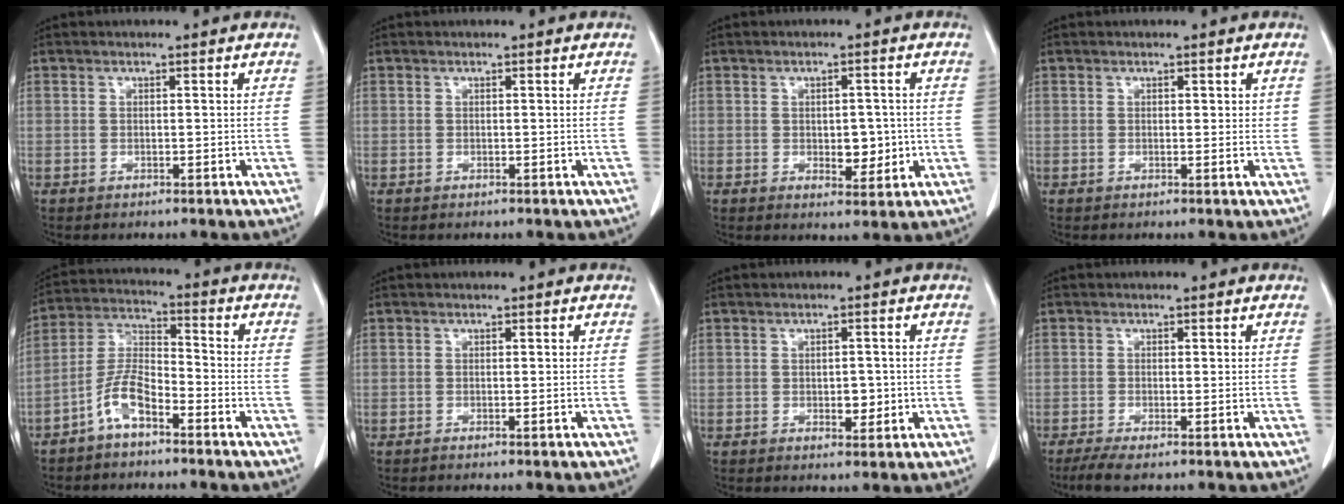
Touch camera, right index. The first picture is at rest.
{"total": 0.0}
{"total": 4.3, "force": [-0.4, 2.5, 3.4], "torque": [-0.037, -0.001, 0.001]}
{"total": 1.2, "force": [0.5, 0.7, 0.8], "torque": [-0.004, -0.002, 0.006]}
{"total": 7.3, "force": [-4.6, 2.3, 5.2], "torque": [-0.123, 0.013, -0.093]}
{"total": 0.9, "force": [-0.6, -0.1, 0.6], "torque": [-0.013, -0.001, -0.007]}
{"total": 2.8, "force": [-0.5, 1.7, 2.2], "torque": [-0.025, 0.002, -0.002]}
{"total": 2.9, "force": [-2.1, 0.3, 1.9], "torque": [-0.039, -0.008, -0.041]}